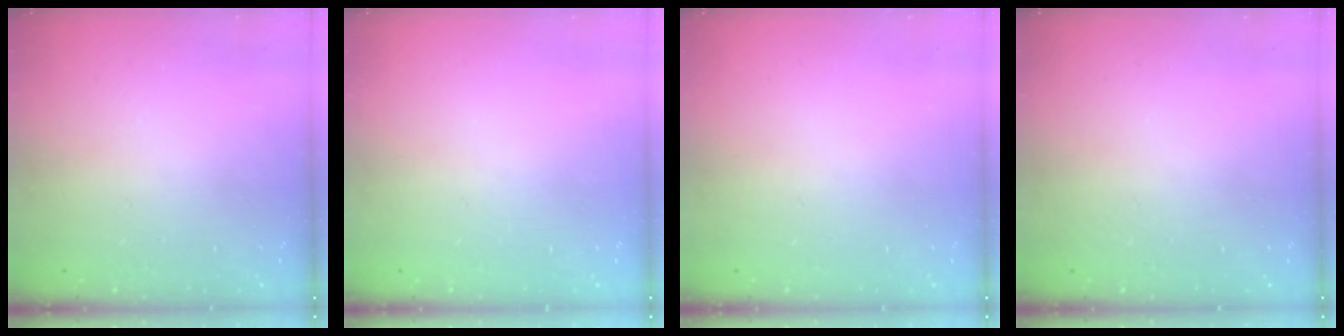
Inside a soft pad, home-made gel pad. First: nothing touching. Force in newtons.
{"total": 0.0}
{"total": 0.0}
{"total": 0.0}